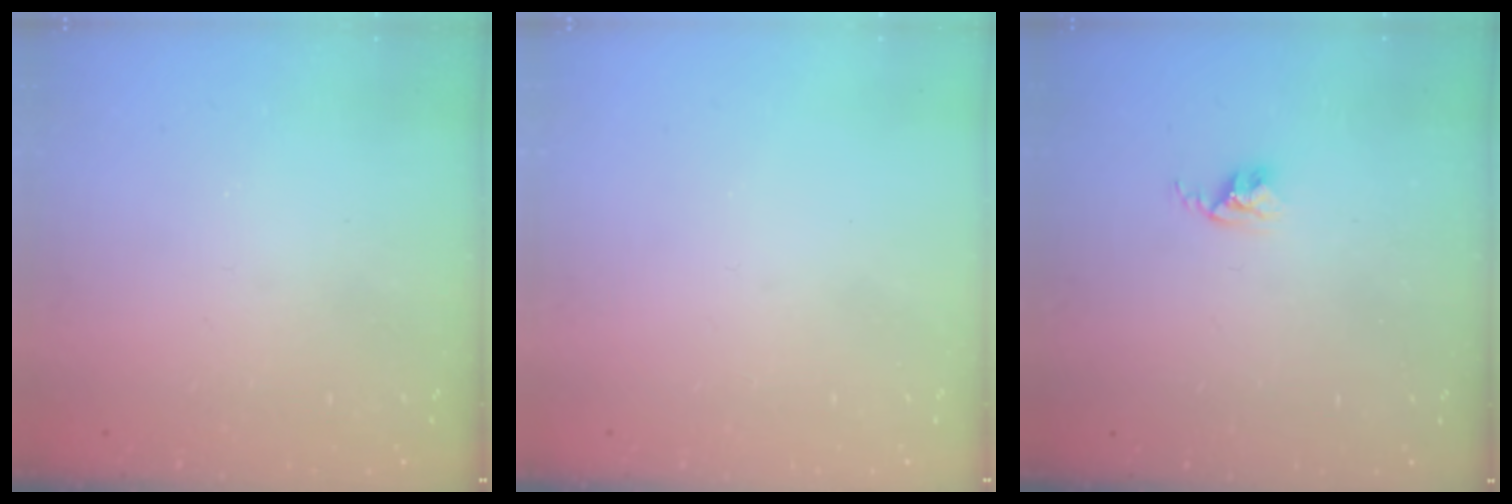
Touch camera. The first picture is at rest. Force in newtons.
{"total": 0.0}
{"total": 2.6, "press": 2.6, "slide": 0.4}